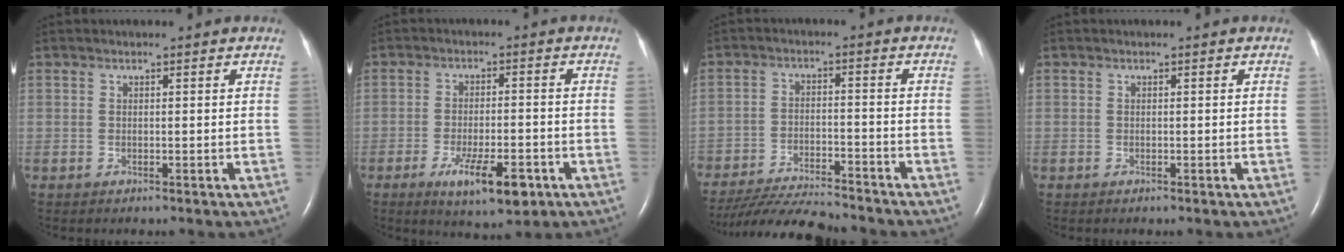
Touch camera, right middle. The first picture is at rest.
{"total": 8.4, "force": [-4.3, 2.2, 6.9], "torque": [-0.118, -0.012, -0.061]}
{"total": 13.3, "force": [-12.4, 1.1, 4.4], "torque": [-0.074, -0.016, -0.199]}
{"total": 0.0}